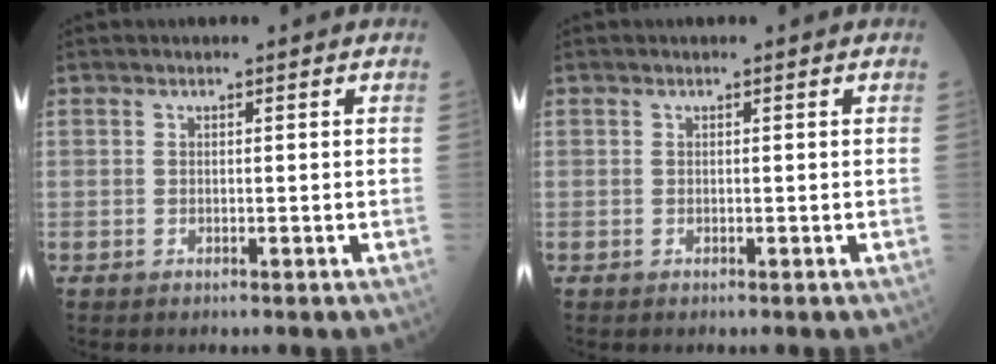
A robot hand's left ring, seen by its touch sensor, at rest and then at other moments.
{"total": 0.0}